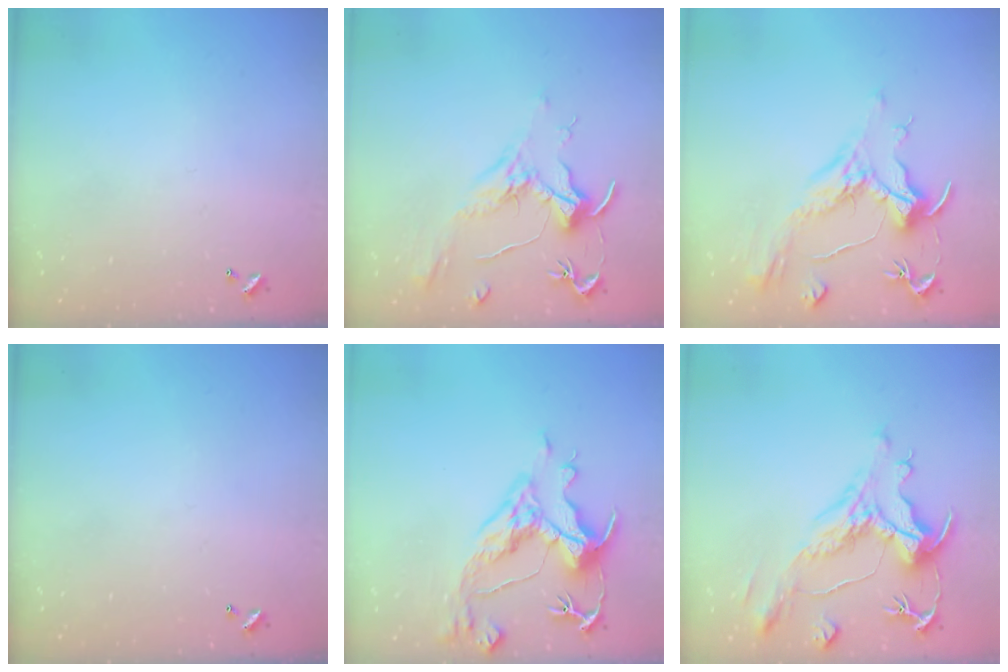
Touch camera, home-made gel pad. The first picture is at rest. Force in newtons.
{"total": 1.9, "press": 1.7, "slide": 0.9}
{"total": 1.1, "press": 0.1, "slide": 1.1}
{"total": 0.0}
{"total": 7.1, "press": 6.9, "slide": 1.4}
{"total": 1.9, "press": 0.8, "slide": 1.7}